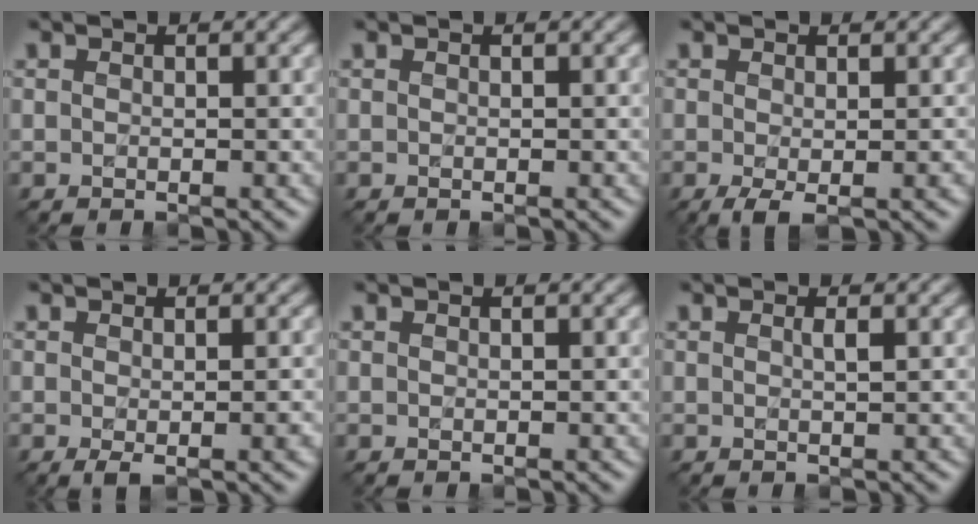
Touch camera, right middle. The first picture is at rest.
{"total": 0.0}
{"total": 2.1, "force": [-0.6, 0.4, 1.9], "torque": [-0.037, -0.007, -0.011]}
{"total": 2.0, "force": [-0.5, 0.5, 1.9], "torque": [-0.028, -0.005, -0.006]}
{"total": 0.0}
{"total": 0.7, "force": [0.2, 0.0, 0.7], "torque": [-0.010, 0.001, 0.003]}